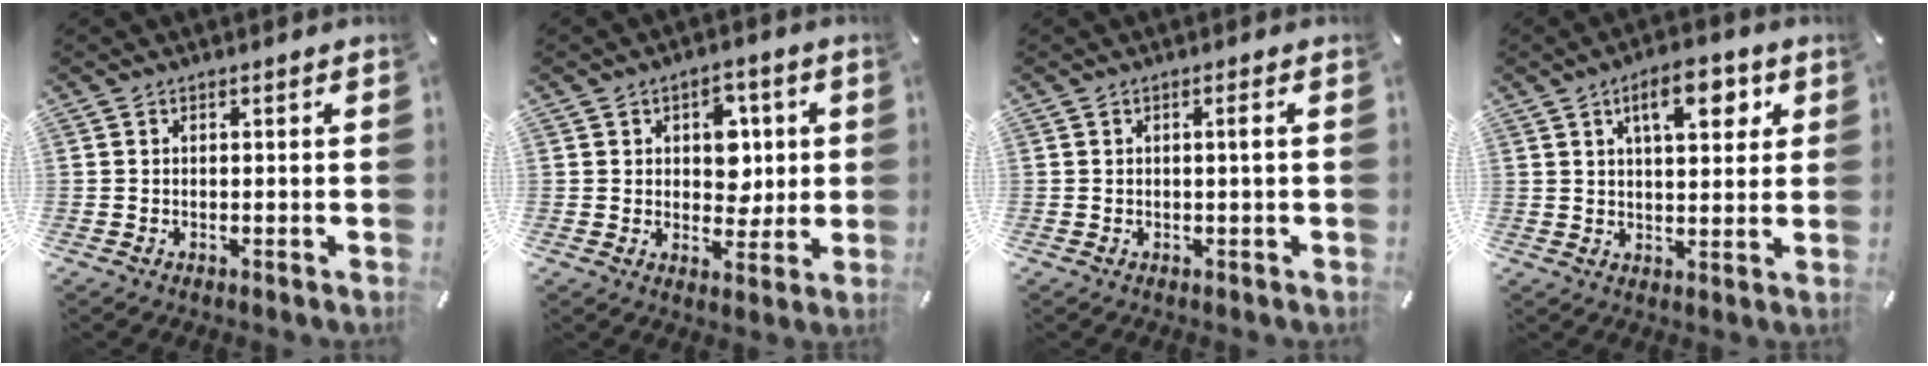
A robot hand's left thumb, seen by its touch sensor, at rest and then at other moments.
{"total": 7.7, "force": [1.6, 6.1, 4.5], "torque": [-0.046, -0.004, 0.020]}
{"total": 1.7, "force": [0.1, -0.1, 1.7], "torque": [-0.031, -0.002, 0.000]}
{"total": 10.0, "force": [4.5, 4.4, 7.8], "torque": [-0.113, -0.007, 0.070]}